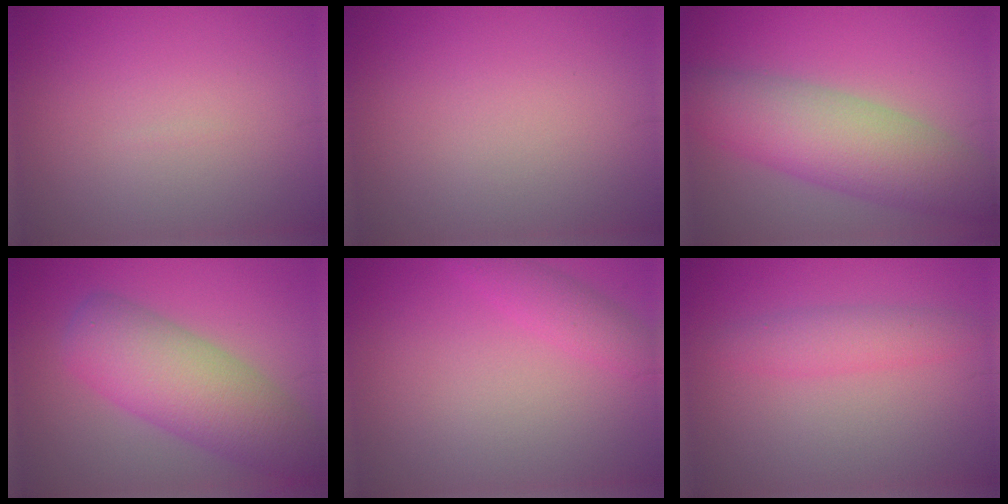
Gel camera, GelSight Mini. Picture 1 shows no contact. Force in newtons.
{"total": 0.0}
{"total": 7.9, "press": 7.9, "slide": 0.5}
{"total": 8.0, "press": 8.0, "slide": 0.4}
{"total": 2.3, "press": 2.3, "slide": 0.1}
{"total": 2.5, "press": 2.5, "slide": 0.2}